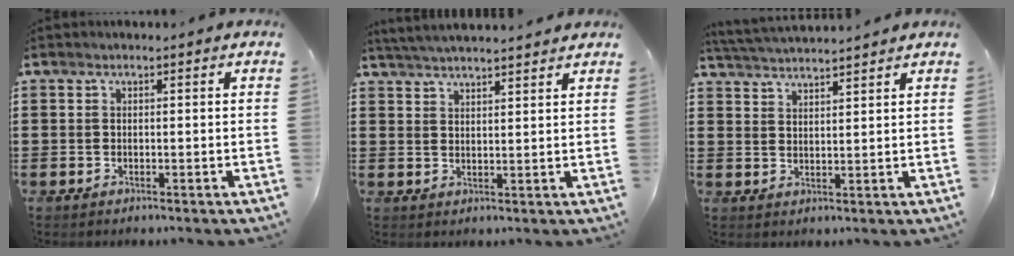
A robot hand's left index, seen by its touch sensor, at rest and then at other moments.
{"total": 3.0, "force": [3.0, -0.4, 0.5], "torque": [-0.019, -0.005, 0.055]}
{"total": 3.2, "force": [3.2, -0.4, 0.4], "torque": [-0.018, -0.011, 0.056]}